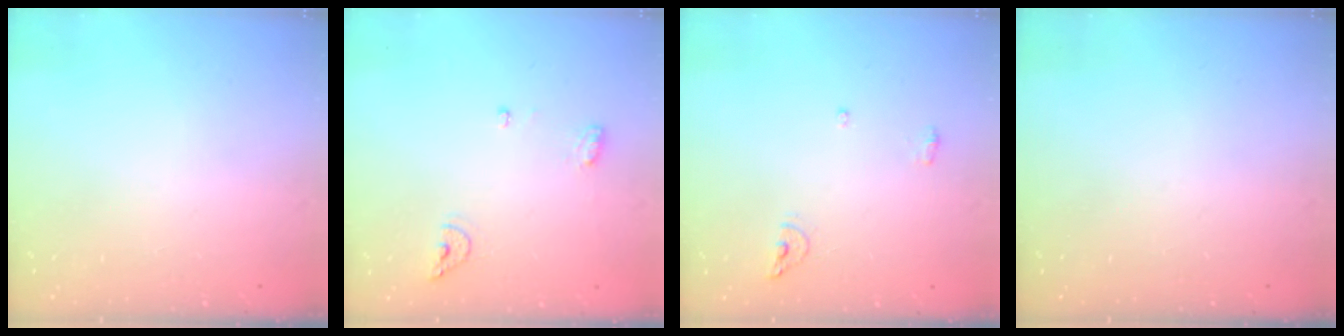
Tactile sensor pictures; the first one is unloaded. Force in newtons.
{"total": 6.6, "press": 6.5, "slide": 1.0}
{"total": 6.1, "press": 5.9, "slide": 1.4}
{"total": 0.0}